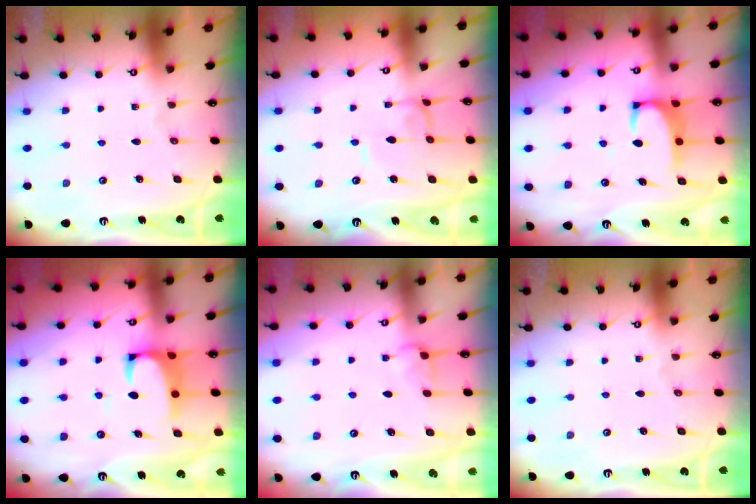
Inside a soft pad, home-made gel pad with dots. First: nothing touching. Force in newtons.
{"total": 1.8, "press": 1.8, "slide": 0.2}
{"total": 3.0, "press": 2.9, "slide": 0.8}
{"total": 3.5, "press": 3.3, "slide": 1.0}
{"total": 2.7, "press": 2.6, "slide": 0.6}
{"total": 0.0}